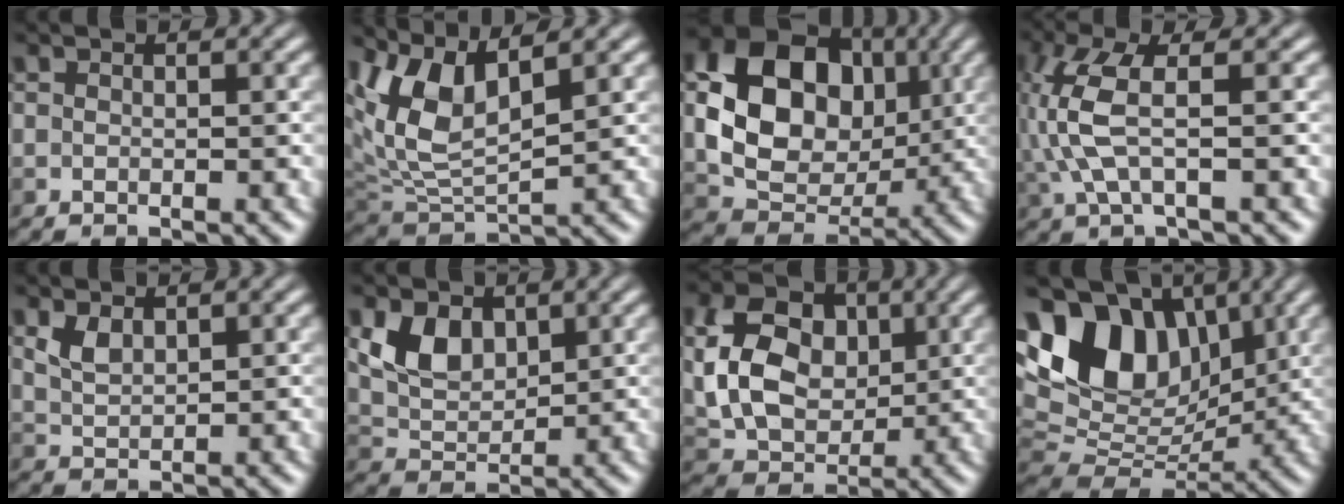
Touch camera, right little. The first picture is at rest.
{"total": 6.8, "force": [2.4, 3.2, 5.5], "torque": [-0.118, 0.003, 0.047]}
{"total": 12.3, "force": [1.4, 9.3, 7.9], "torque": [-0.149, 0.003, 0.023]}
{"total": 6.3, "force": [-0.8, 2.5, 5.8], "torque": [-0.150, 0.010, -0.020]}
{"total": 1.4, "force": [0.3, 0.9, 1.1], "torque": [-0.031, -0.003, 0.010]}
{"total": 3.7, "force": [0.9, 2.7, 2.4], "torque": [-0.054, -0.012, 0.017]}
{"total": 8.7, "force": [0.4, 6.4, 5.8], "torque": [-0.127, 0.000, 0.000]}
{"total": 12.1, "force": [4.9, 7.9, 7.7], "torque": [-0.144, 0.033, 0.082]}